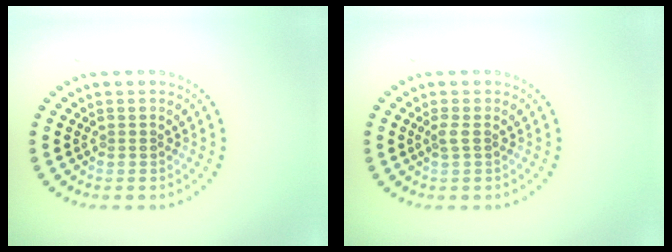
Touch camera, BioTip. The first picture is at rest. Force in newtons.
{"total": 0.9, "press": 0.7, "slide": 0.6}